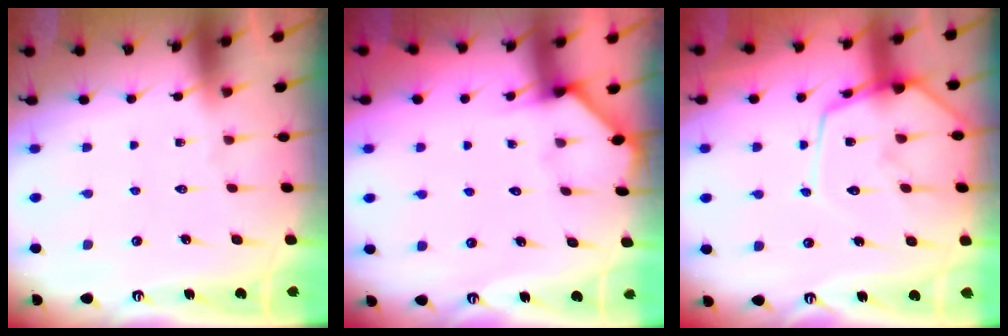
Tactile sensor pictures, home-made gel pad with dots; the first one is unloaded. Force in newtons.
{"total": 1.7, "press": 1.6, "slide": 0.2}
{"total": 13.4, "press": 13.3, "slide": 1.2}